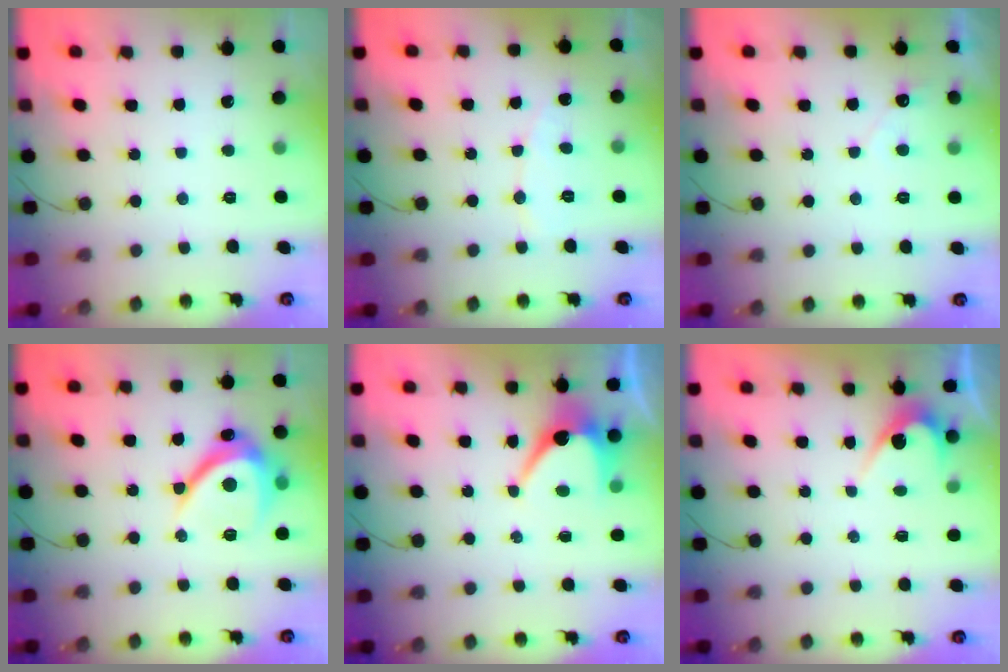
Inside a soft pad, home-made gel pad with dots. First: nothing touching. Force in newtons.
{"total": 4.8, "press": 4.7, "slide": 0.4}
{"total": 2.9, "press": 2.9, "slide": 0.1}
{"total": 10.8, "press": 10.8, "slide": 0.6}
{"total": 7.0, "press": 6.9, "slide": 0.7}
{"total": 3.0, "press": 3.0, "slide": 0.2}